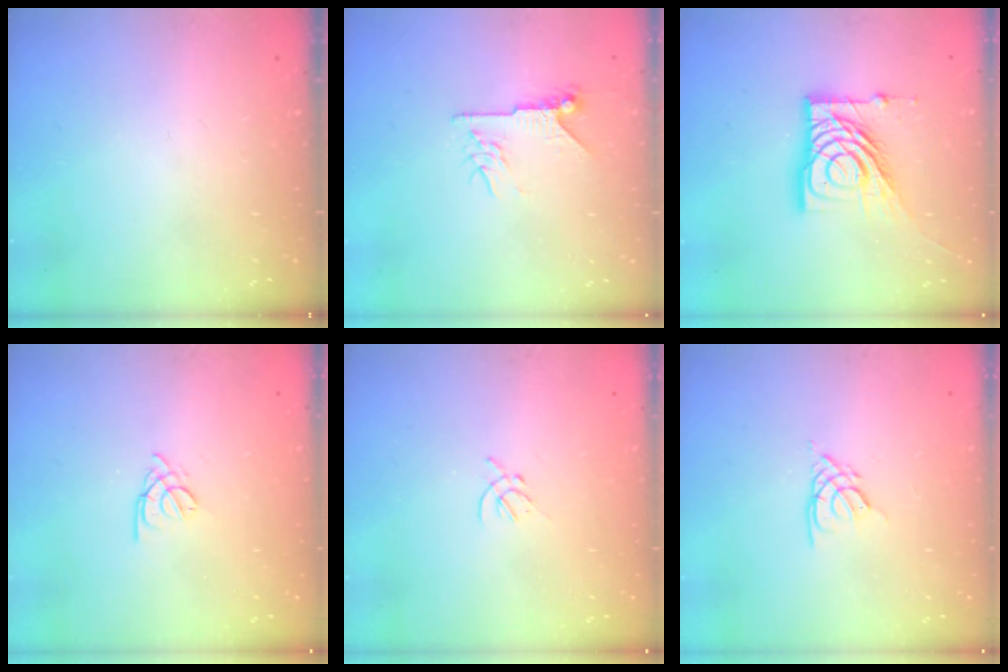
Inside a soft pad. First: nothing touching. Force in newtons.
{"total": 7.2, "press": 7.2, "slide": 0.2}
{"total": 15.9, "press": 15.8, "slide": 1.4}
{"total": 1.8, "press": 1.7, "slide": 0.5}
{"total": 1.4, "press": 1.3, "slide": 0.5}
{"total": 2.7, "press": 2.7, "slide": 0.4}